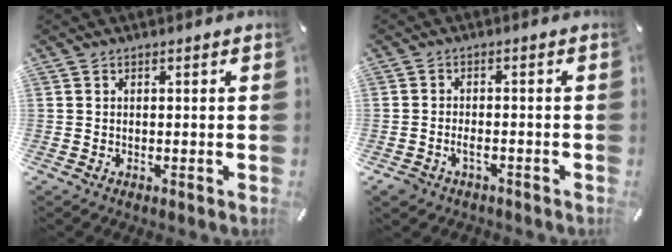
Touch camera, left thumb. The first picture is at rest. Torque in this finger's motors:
{"motor_torque": [0.17, 0.19, -0.05, 0.08, 0.09]}